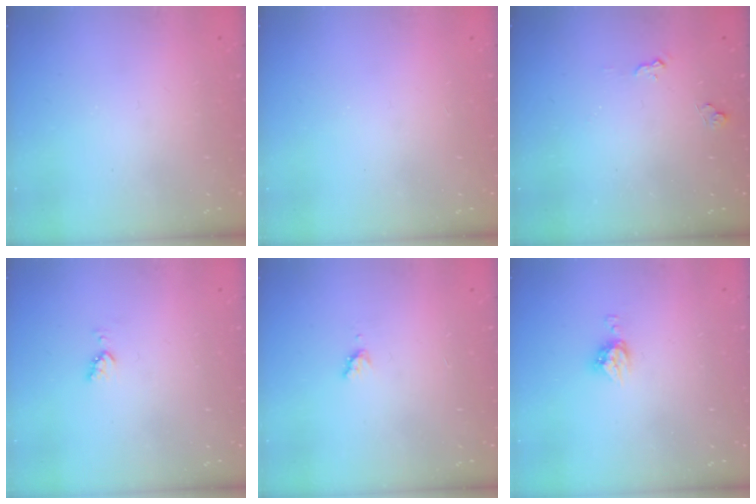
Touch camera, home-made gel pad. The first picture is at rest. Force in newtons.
{"total": 1.1, "press": 1.1, "slide": 0.1}
{"total": 4.7, "press": 4.7, "slide": 0.5}
{"total": 3.6, "press": 3.5, "slide": 0.9}
{"total": 4.4, "press": 4.4, "slide": 0.3}
{"total": 5.0, "press": 4.9, "slide": 0.3}